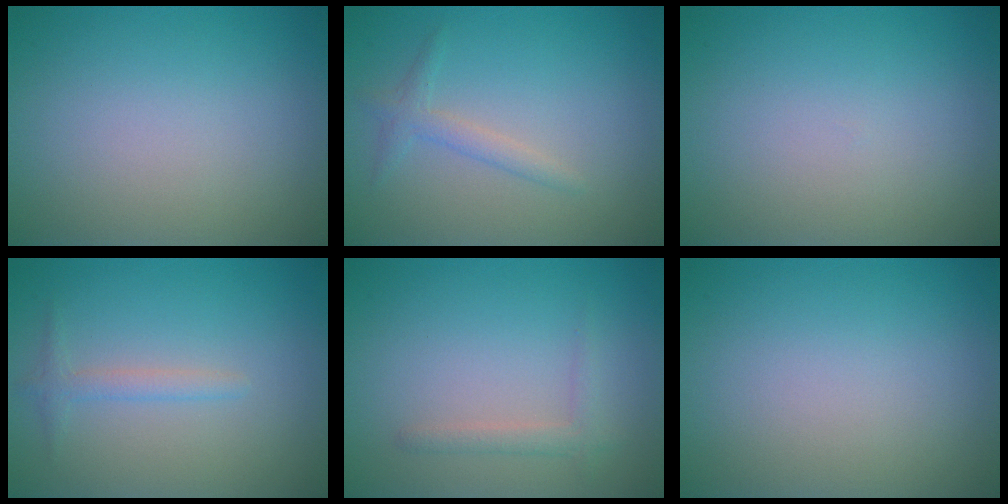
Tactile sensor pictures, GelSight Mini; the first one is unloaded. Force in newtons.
{"total": 1.6, "press": 1.6, "slide": 0.1}
{"total": 0.0}
{"total": 1.4, "press": 1.4, "slide": 0.0}
{"total": 1.4, "press": 1.4, "slide": 0.1}
{"total": 0.0}